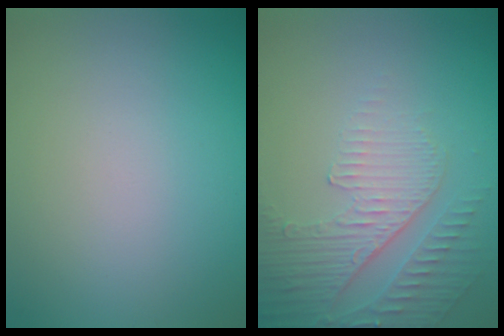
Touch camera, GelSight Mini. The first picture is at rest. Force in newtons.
{"total": 5.1, "press": 3.3, "slide": 3.9}